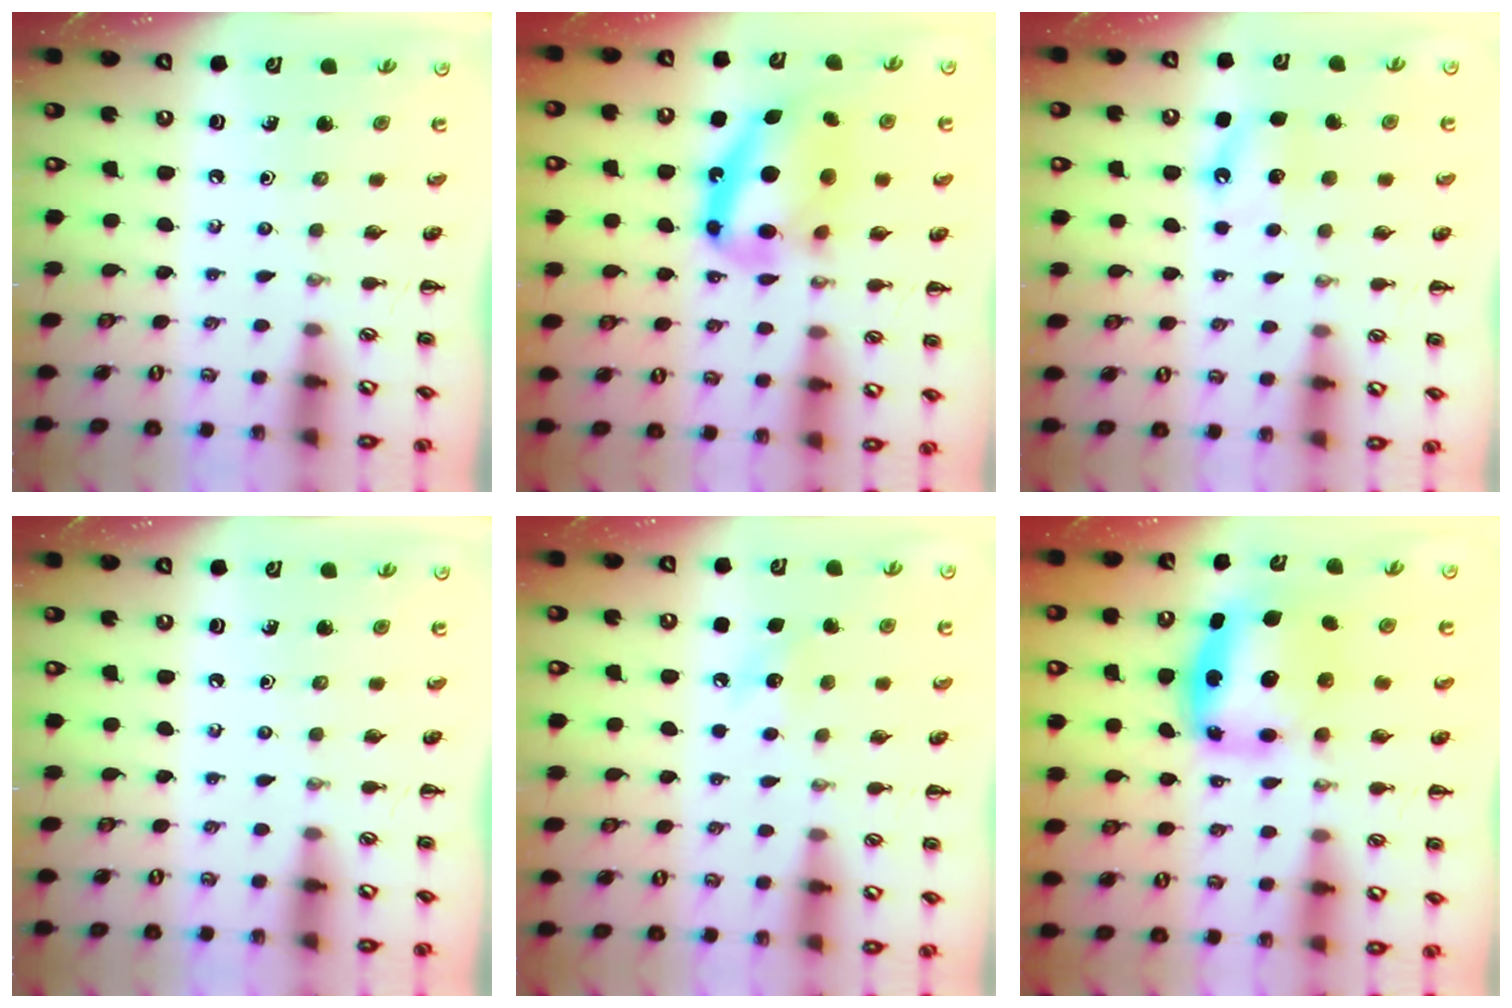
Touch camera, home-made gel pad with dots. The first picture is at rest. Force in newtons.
{"total": 15.9, "press": 15.4, "slide": 3.7}
{"total": 5.2, "press": 4.9, "slide": 1.4}
{"total": 0.0}
{"total": 7.1, "press": 6.8, "slide": 1.9}
{"total": 6.3, "press": 6.1, "slide": 1.6}